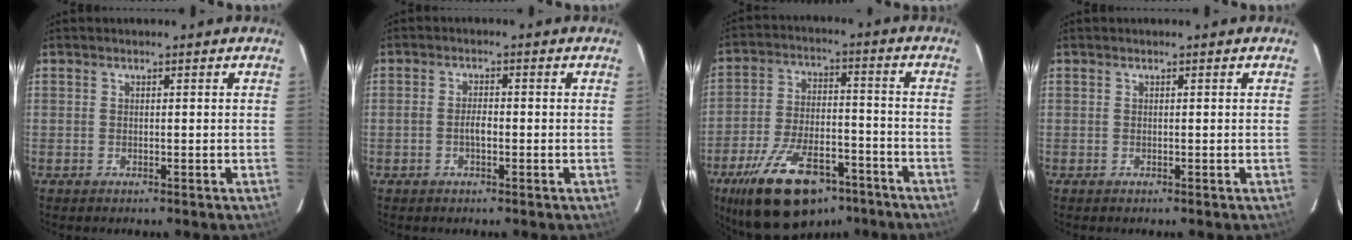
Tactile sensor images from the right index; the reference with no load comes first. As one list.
[{"total": 2.2, "force": [-0.7, 1.0, 1.8], "torque": [-0.036, 0.003, -0.014]}, {"total": 20.8, "force": [-13.9, 9.6, 12.1], "torque": [-0.235, -0.010, -0.215]}, {"total": 0.0}]